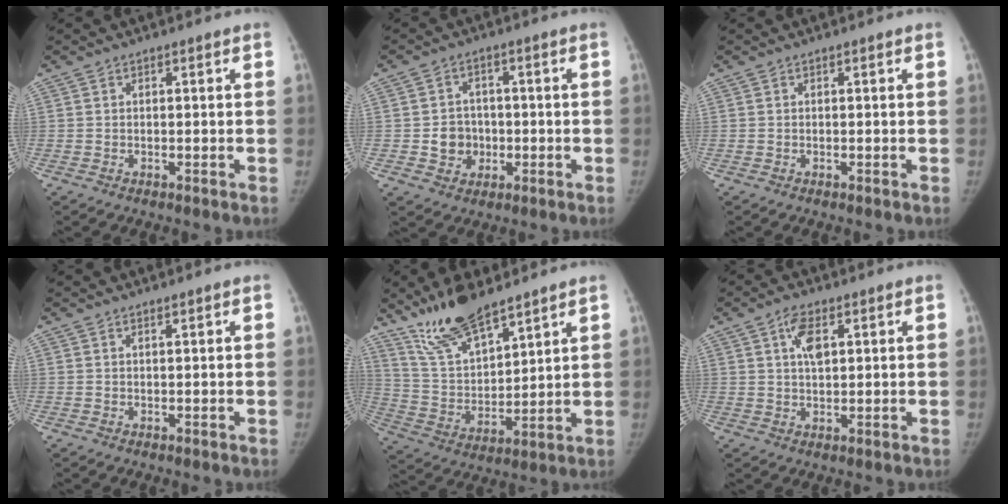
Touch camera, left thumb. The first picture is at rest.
{"total": 6.0, "force": [-0.9, 5.4, 2.4], "torque": [-0.013, 0.010, -0.013]}
{"total": 0.0}
{"total": 0.6, "force": [0.5, 0.1, 0.3], "torque": [-0.006, -0.003, 0.010]}
{"total": 14.2, "force": [11.2, 4.3, 7.6], "torque": [-0.121, -0.060, 0.222]}
{"total": 5.1, "force": [2.1, 2.5, 3.9], "torque": [-0.063, -0.002, 0.038]}